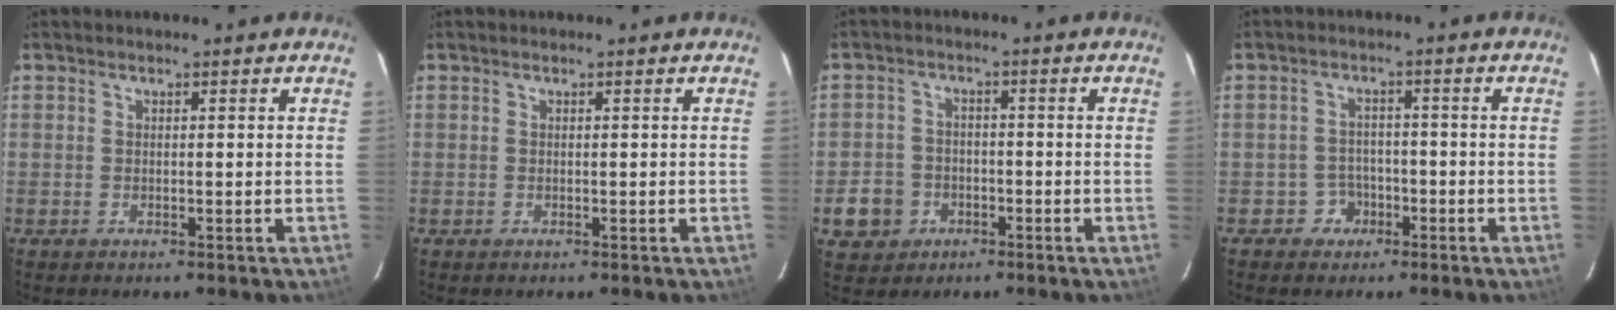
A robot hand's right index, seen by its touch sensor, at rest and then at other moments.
{"total": 0.0}
{"total": 7.0, "force": [-3.0, 6.1, 1.6], "torque": [-0.050, 0.020, -0.042]}
{"total": 3.9, "force": [-2.1, 3.2, 0.0], "torque": [-0.002, 0.019, -0.035]}